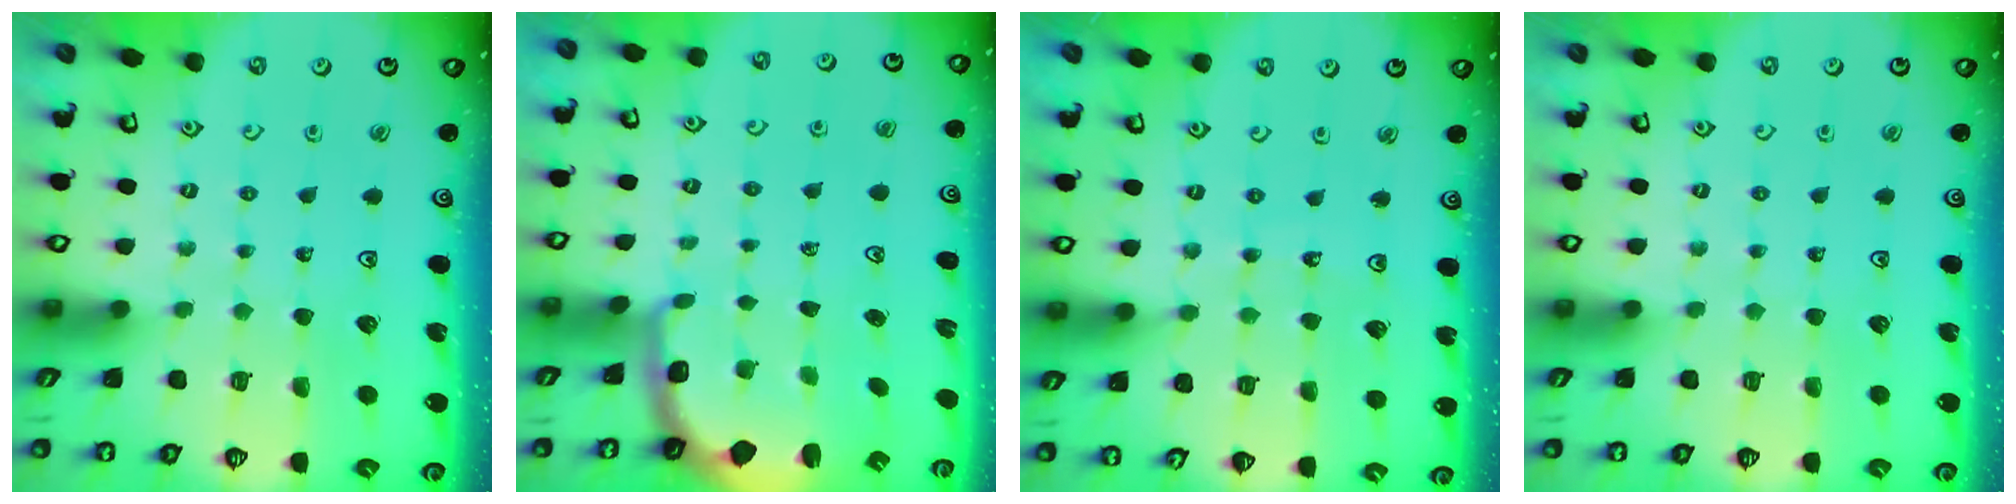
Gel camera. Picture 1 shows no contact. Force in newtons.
{"total": 2.2, "press": 1.5, "slide": 1.6}
{"total": 7.8, "press": 7.6, "slide": 1.5}
{"total": 0.0}